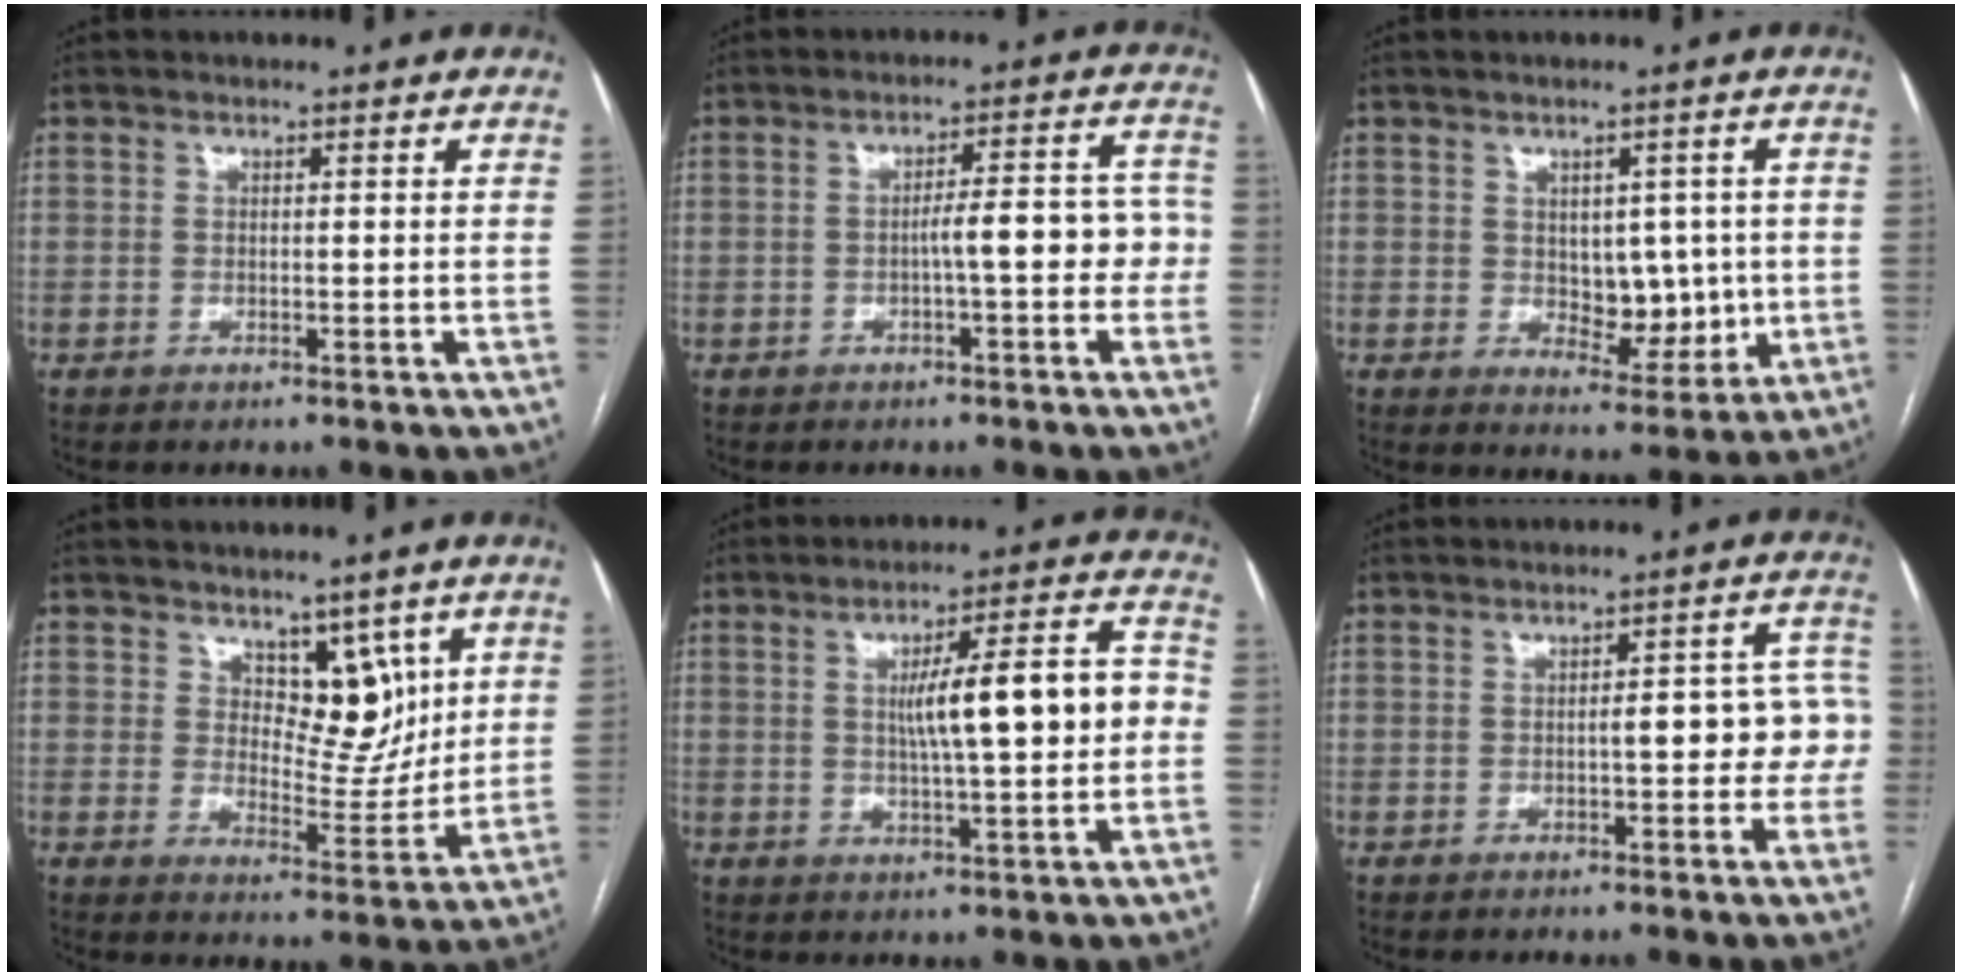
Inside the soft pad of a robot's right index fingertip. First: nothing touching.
{"total": 6.9, "force": [-1.4, 1.8, 6.5], "torque": [-0.082, 0.036, -0.018]}
{"total": 7.1, "force": [0.2, 4.2, 5.7], "torque": [-0.070, 0.002, 0.018]}
{"total": 7.5, "force": [3.9, 4.2, 4.8], "torque": [-0.057, -0.004, 0.070]}
{"total": 11.8, "force": [0.3, 1.8, 11.7], "torque": [-0.176, 0.029, 0.007]}
{"total": 8.0, "force": [-0.8, 2.9, 7.4], "torque": [-0.076, 0.036, -0.011]}